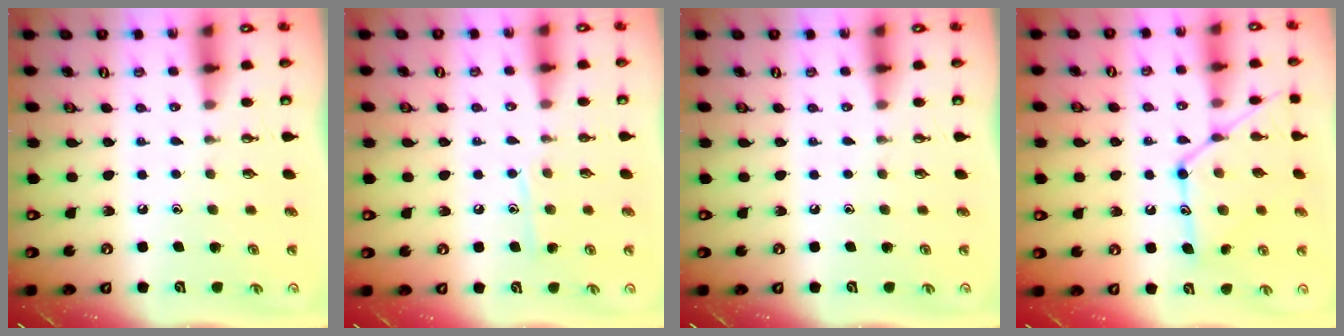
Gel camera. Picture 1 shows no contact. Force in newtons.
{"total": 8.0, "press": 8.0, "slide": 0.7}
{"total": 0.0}
{"total": 16.1, "press": 16.0, "slide": 1.4}